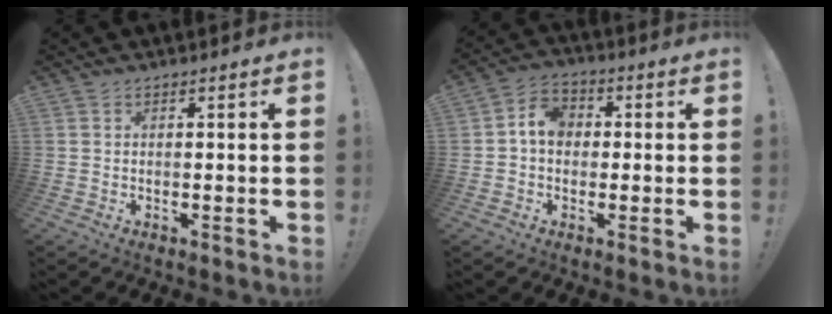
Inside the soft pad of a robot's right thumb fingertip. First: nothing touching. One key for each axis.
{"total": 7.1, "fx": 0.3, "fy": 5.6, "fz": 4.3, "tx": -0.074, "ty": 0.018, "tz": 0.010}